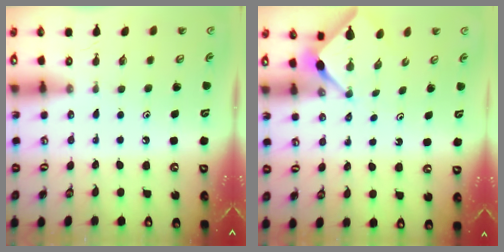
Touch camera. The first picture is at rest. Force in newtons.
{"total": 2.9, "press": 2.9, "slide": 0.4}